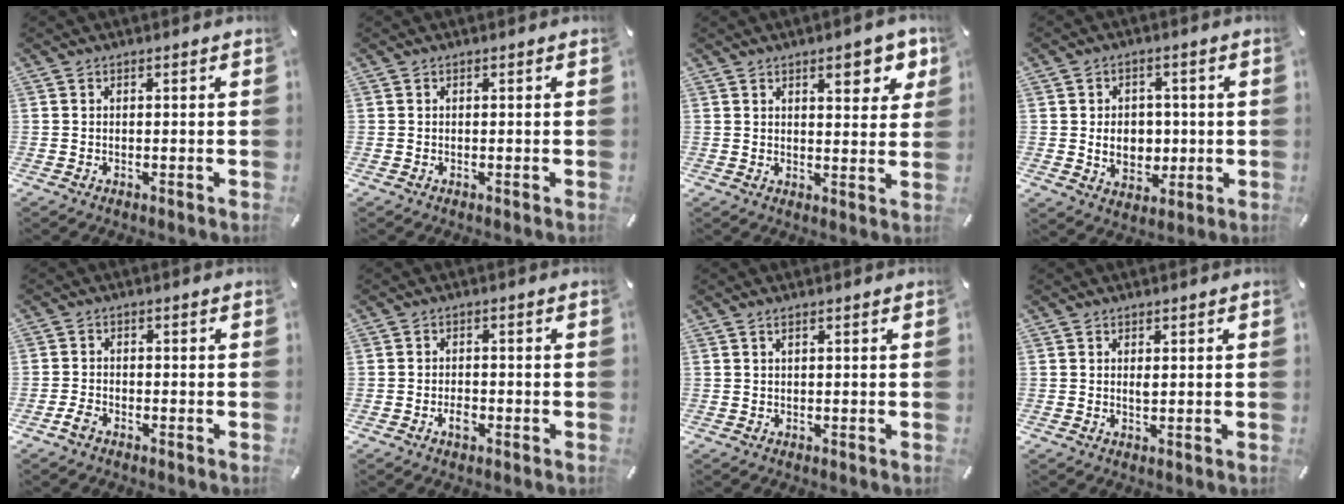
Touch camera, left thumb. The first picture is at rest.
{"total": 0.0}
{"total": 8.1, "force": [4.6, 3.1, 5.9], "torque": [-0.075, -0.018, 0.072]}
{"total": 7.9, "force": [-0.1, 6.4, 4.6], "torque": [-0.068, 0.002, -0.004]}
{"total": 2.4, "force": [-1.5, 1.5, 1.0], "torque": [-0.017, 0.008, -0.030]}
{"total": 2.6, "force": [-1.3, 1.4, 1.8], "torque": [-0.039, 0.002, -0.025]}
{"total": 0.9, "force": [0.4, 0.0, 0.8], "torque": [-0.015, 0.001, 0.006]}
{"total": 1.0, "force": [0.3, 0.4, 0.9], "torque": [-0.019, 0.000, 0.005]}